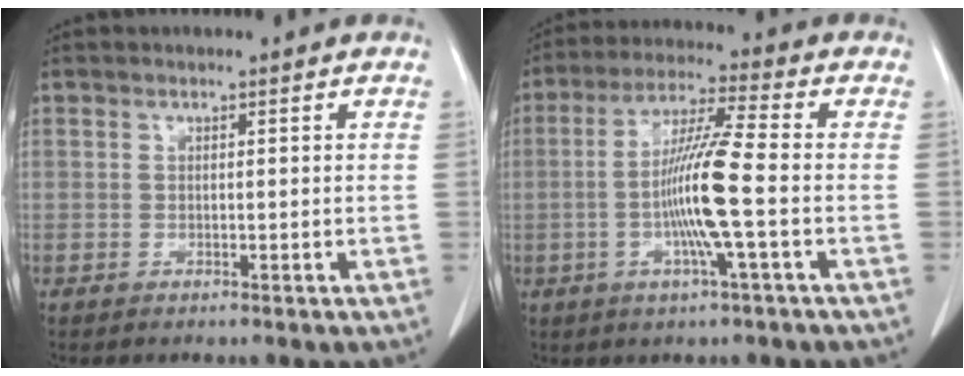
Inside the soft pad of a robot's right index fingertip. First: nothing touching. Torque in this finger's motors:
{"motor_torque": [1.75, -0.39, 0.73, 0.14]}